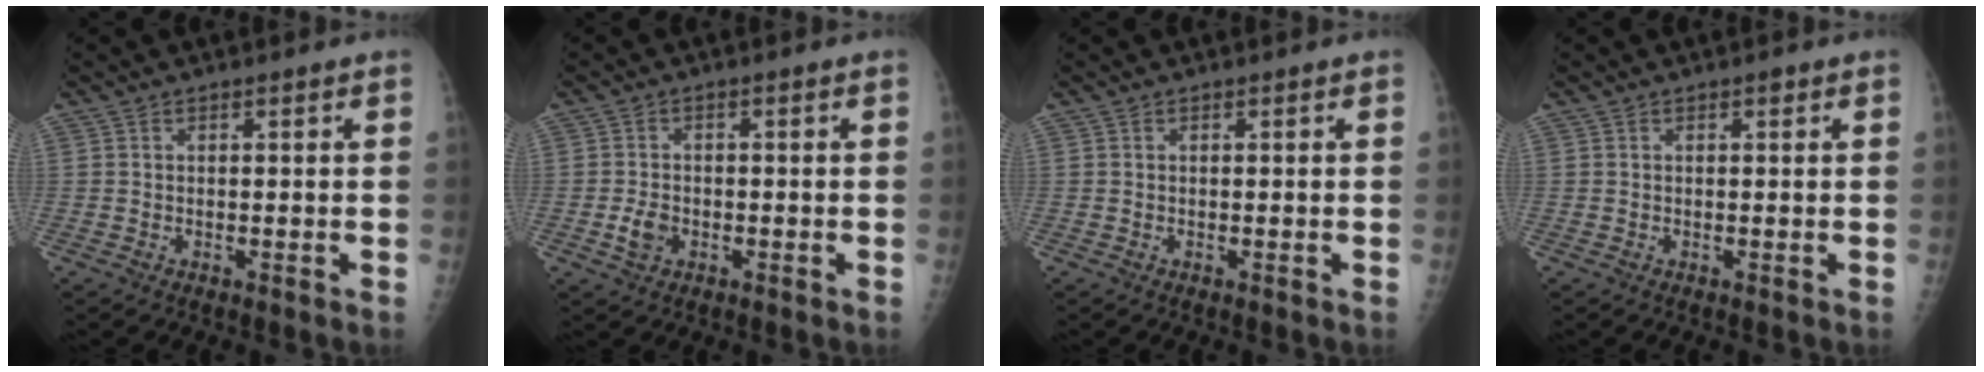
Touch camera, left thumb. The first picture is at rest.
{"total": 3.2, "force": [-1.1, 2.3, 2.0], "torque": [-0.034, 0.005, -0.019]}
{"total": 0.0}
{"total": 0.7, "force": [0.3, 0.3, 0.5], "torque": [-0.004, 0.000, 0.003]}